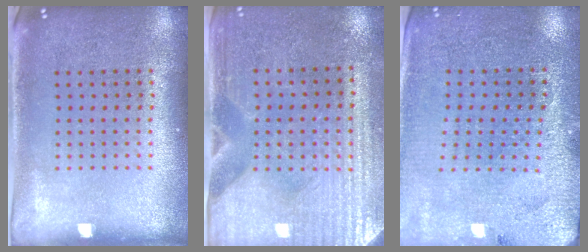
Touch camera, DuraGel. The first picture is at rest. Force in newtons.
{"total": 3.6, "press": 3.2, "slide": 1.5}
{"total": 2.7, "press": 2.7, "slide": 0.3}